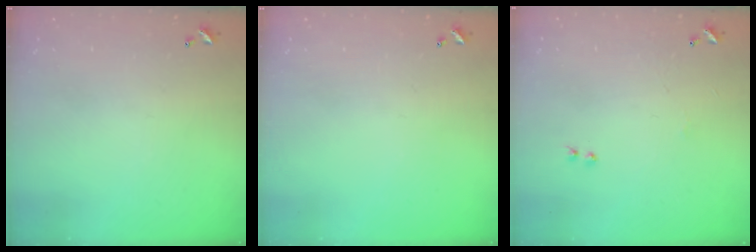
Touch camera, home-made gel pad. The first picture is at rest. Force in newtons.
{"total": 0.0}
{"total": 0.9, "press": 0.8, "slide": 0.5}